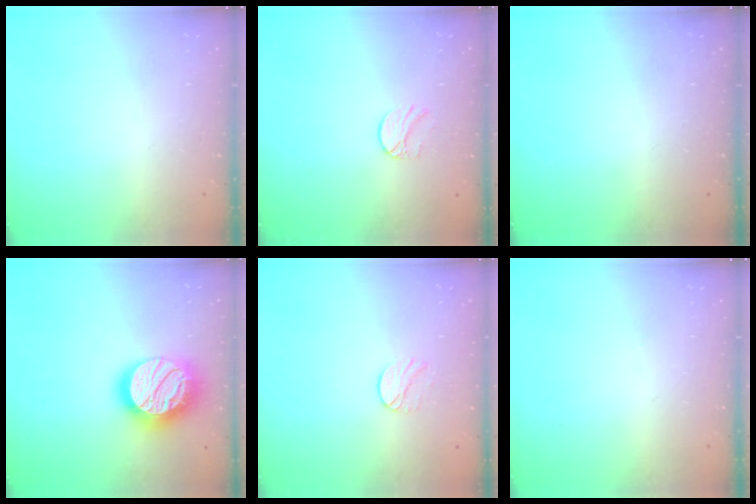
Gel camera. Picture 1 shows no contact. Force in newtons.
{"total": 6.6, "press": 6.6, "slide": 0.6}
{"total": 0.0}
{"total": 23.0, "press": 23.0, "slide": 1.5}
{"total": 6.6, "press": 6.6, "slide": 0.5}
{"total": 0.0}